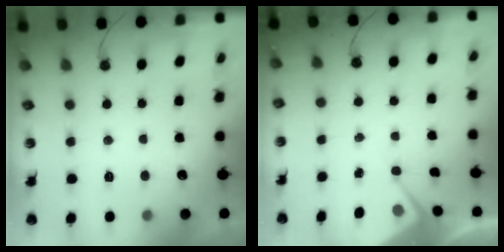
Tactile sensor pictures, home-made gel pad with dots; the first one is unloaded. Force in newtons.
{"total": 3.9, "press": 3.9, "slide": 0.5}